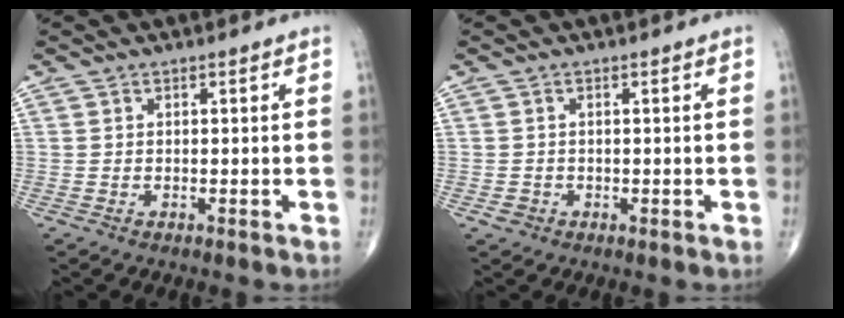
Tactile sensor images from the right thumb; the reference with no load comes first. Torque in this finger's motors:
{"motor_torque": [0.21, -0.06, -0.12, -0.05, -0.02]}